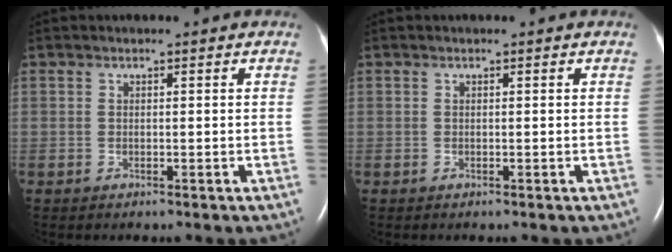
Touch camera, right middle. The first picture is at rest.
{"total": 0.0}